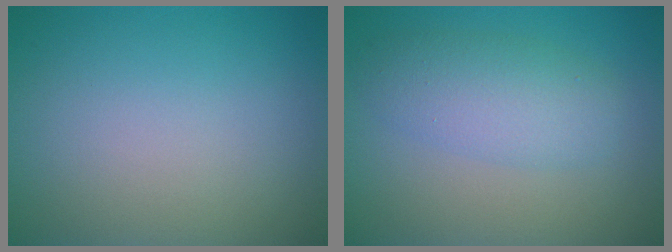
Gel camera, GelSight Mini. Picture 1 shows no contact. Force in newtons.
{"total": 4.1, "press": 4.1, "slide": 0.2}